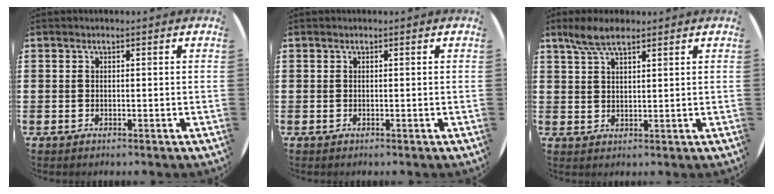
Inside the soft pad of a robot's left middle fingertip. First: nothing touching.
{"total": 0.0}
{"total": 4.7, "force": [3.6, 1.3, 2.7], "torque": [-0.060, 0.002, 0.065]}